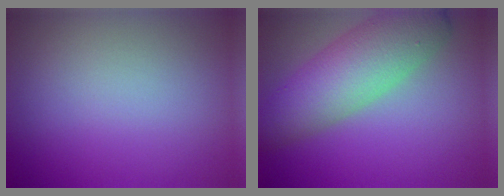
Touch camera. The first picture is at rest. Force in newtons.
{"total": 7.6, "press": 7.6, "slide": 0.4}